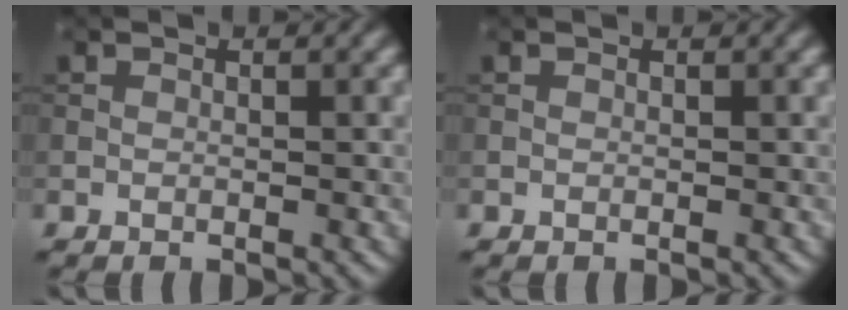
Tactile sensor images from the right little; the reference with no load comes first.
{"total": 0.0}